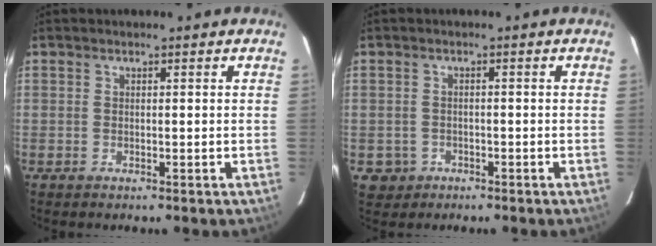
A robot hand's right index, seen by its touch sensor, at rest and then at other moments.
{"total": 3.5, "force": [-1.2, 3.2, 0.5], "torque": [-0.022, 0.006, -0.014]}